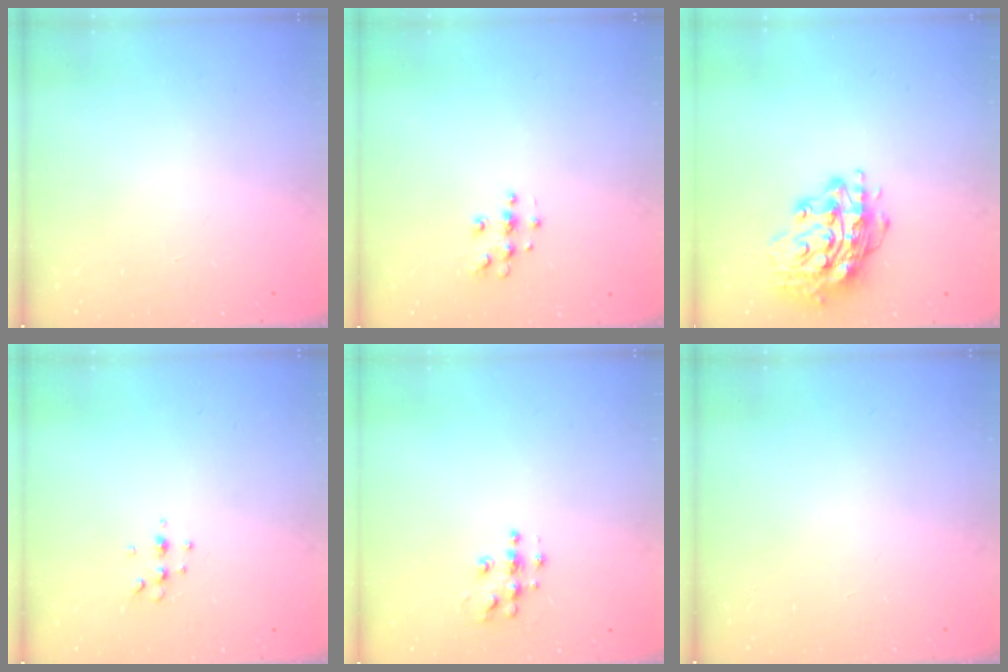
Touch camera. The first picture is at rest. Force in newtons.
{"total": 5.4, "press": 5.4, "slide": 0.6}
{"total": 15.5, "press": 15.5, "slide": 1.5}
{"total": 4.5, "press": 4.4, "slide": 0.8}
{"total": 6.2, "press": 6.2, "slide": 0.2}
{"total": 0.0}